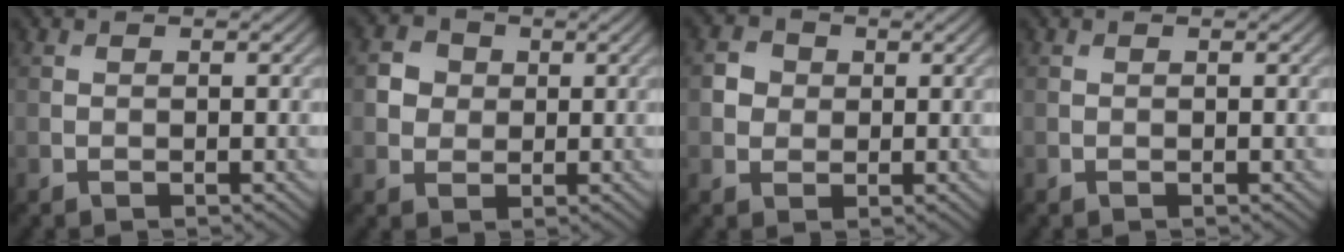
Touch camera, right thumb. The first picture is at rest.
{"total": 3.2, "force": [0.4, 2.9, 1.2], "torque": [-0.028, 0.002, 0.002]}
{"total": 2.7, "force": [0.2, 2.5, 1.0], "torque": [-0.022, 0.001, 0.000]}
{"total": 0.0}